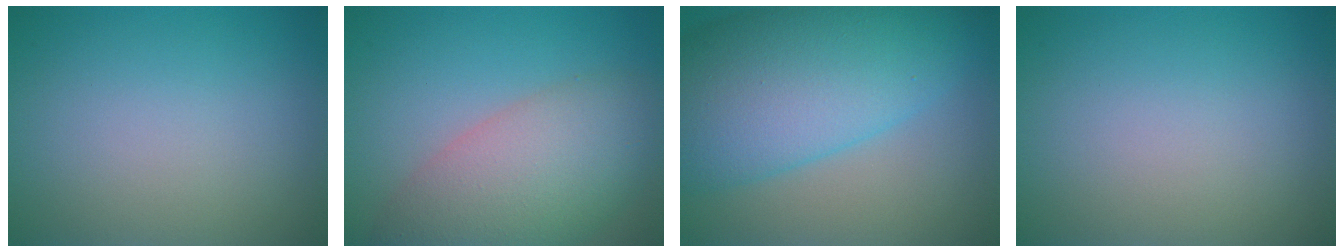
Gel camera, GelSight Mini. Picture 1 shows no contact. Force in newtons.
{"total": 8.1, "press": 8.1, "slide": 0.5}
{"total": 12.1, "press": 12.1, "slide": 0.1}
{"total": 0.0}